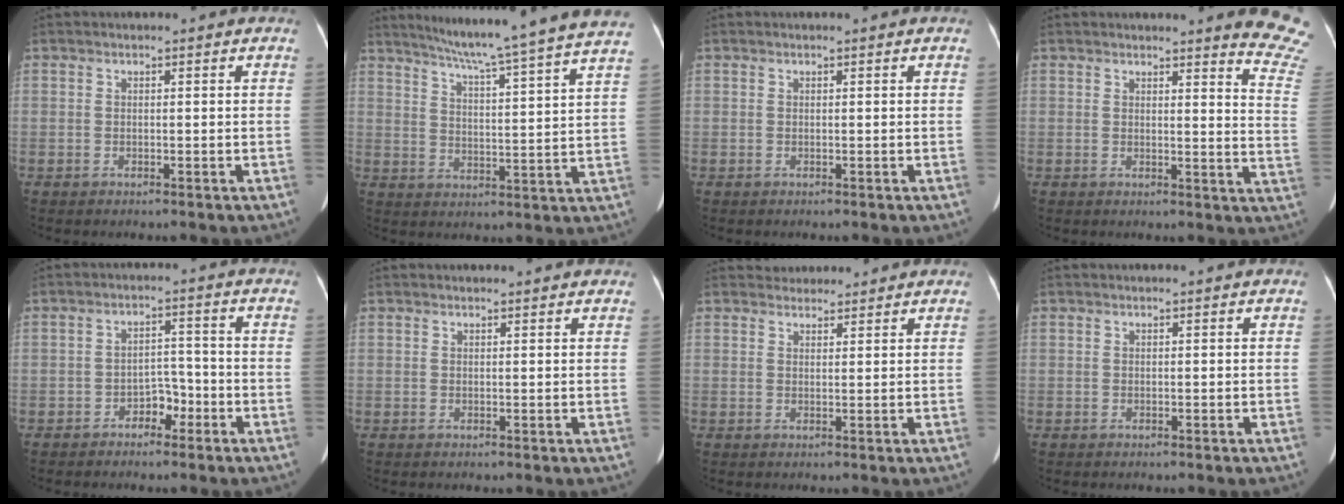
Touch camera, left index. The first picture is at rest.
{"total": 21.6, "force": [19.1, -2.2, 10.0], "torque": [-0.160, -0.044, 0.245]}
{"total": 0.0}
{"total": 9.4, "force": [9.3, -0.5, 1.6], "torque": [0.005, -0.109, 0.067]}
{"total": 3.6, "force": [-2.4, 2.0, 1.8], "torque": [-0.025, 0.010, -0.039]}
{"total": 2.5, "force": [2.4, 0.5, 0.6], "torque": [-0.012, 0.013, 0.023]}
{"total": 3.2, "force": [3.1, 0.9, -0.1], "torque": [0.000, 0.021, 0.046]}
{"total": 0.0}